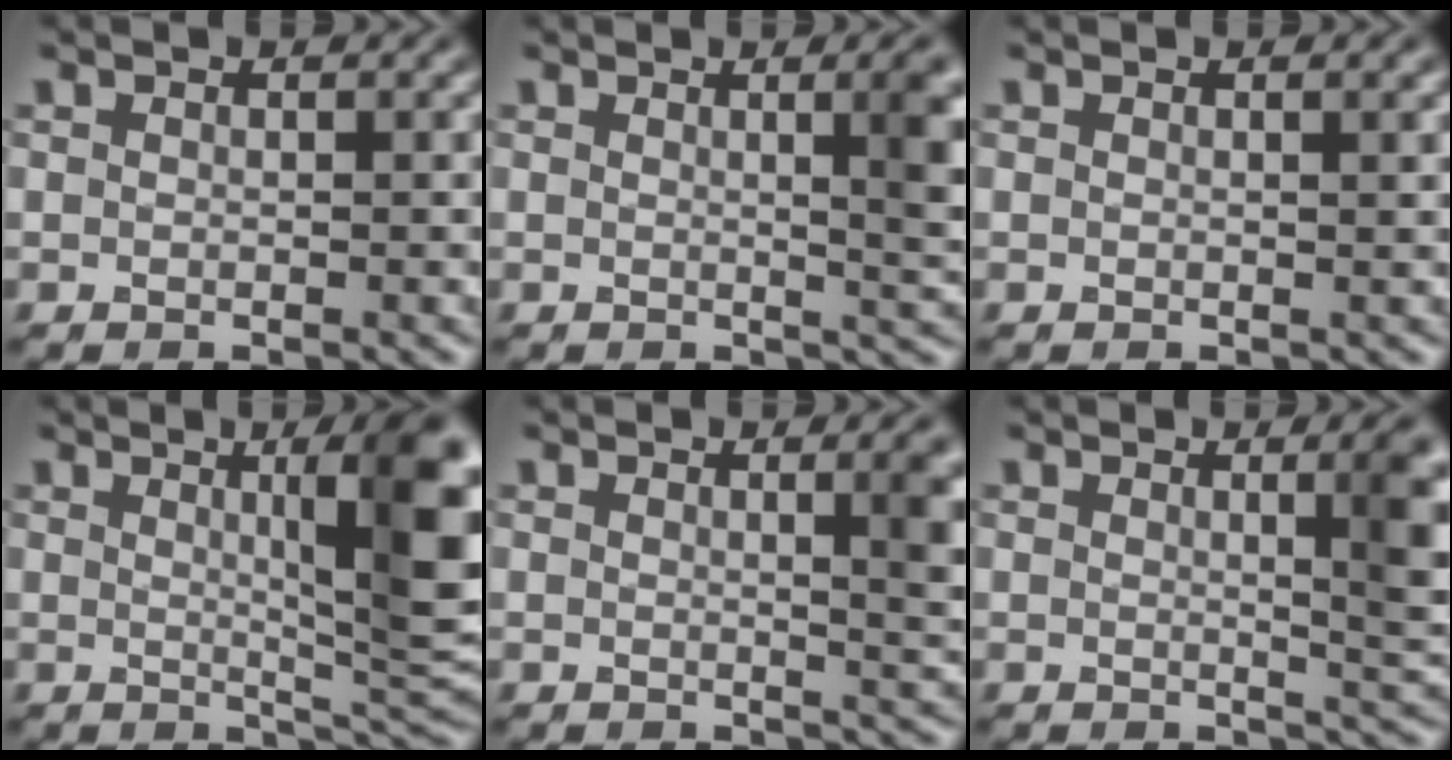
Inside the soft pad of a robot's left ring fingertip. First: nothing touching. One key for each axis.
{"total": 5.4, "fx": 1.0, "fy": 1.8, "fz": 4.9, "tx": -0.035, "ty": 0.008, "tz": 0.012}
{"total": 0.9, "fx": 0.4, "fy": 0.3, "fz": 0.8, "tx": -0.005, "ty": 0.004, "tz": 0.004}
{"total": 11.3, "fx": 2.4, "fy": 2.7, "fz": 10.7, "tx": -0.113, "ty": 0.006, "tz": 0.032}
{"total": 4.8, "fx": 1.1, "fy": 1.7, "fz": 4.4, "tx": -0.029, "ty": 0.007, "tz": 0.014}
{"total": 6.7, "fx": 1.3, "fy": 2.1, "fz": 6.2, "tx": -0.046, "ty": 0.004, "tz": 0.018}